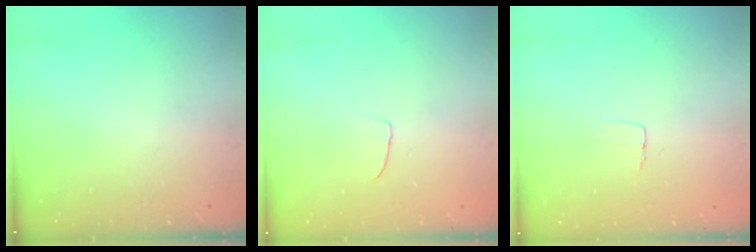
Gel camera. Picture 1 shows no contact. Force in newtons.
{"total": 2.5, "press": 2.5, "slide": 0.1}
{"total": 3.1, "press": 3.1, "slide": 0.2}